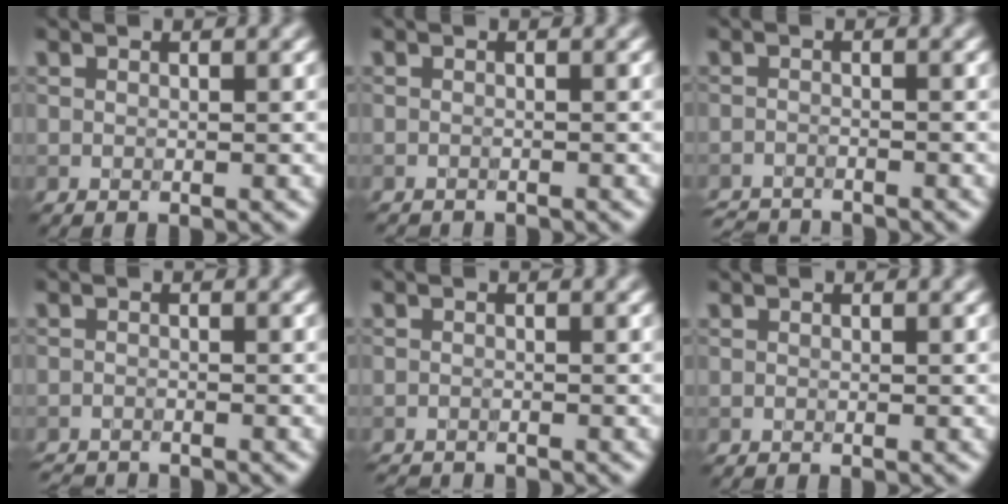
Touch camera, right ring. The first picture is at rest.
{"total": 1.2, "force": [-1.2, 0.1, -0.1], "torque": [0.006, -0.007, -0.020]}
{"total": 3.3, "force": [-3.2, 0.4, 0.6], "torque": [-0.013, -0.012, -0.060]}
{"total": 2.4, "force": [-2.4, 0.3, 0.4], "torque": [-0.006, -0.012, -0.044]}
{"total": 1.9, "force": [-1.9, 0.2, 0.2], "torque": [0.001, -0.010, -0.033]}
{"total": 0.0}